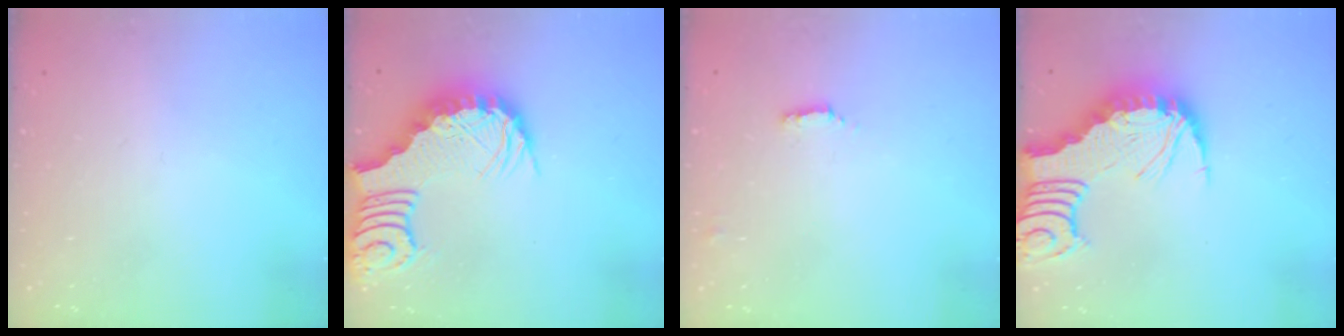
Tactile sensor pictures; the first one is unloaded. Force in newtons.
{"total": 3.7, "press": 3.6, "slide": 0.7}
{"total": 1.4, "press": 1.4, "slide": 0.4}
{"total": 4.9, "press": 4.9, "slide": 0.5}